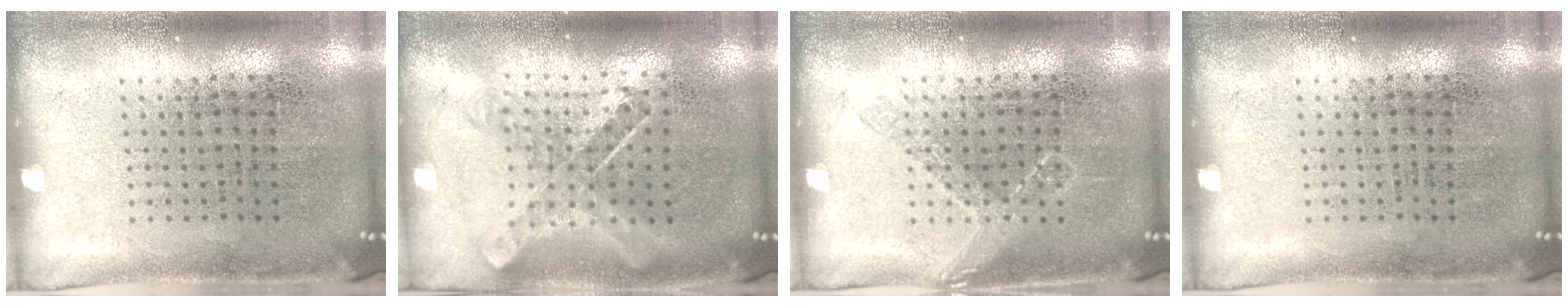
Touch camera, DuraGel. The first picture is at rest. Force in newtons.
{"total": 0.9, "press": 0.9, "slide": 0.2}
{"total": 1.7, "press": 1.7, "slide": 0.3}
{"total": 0.0}